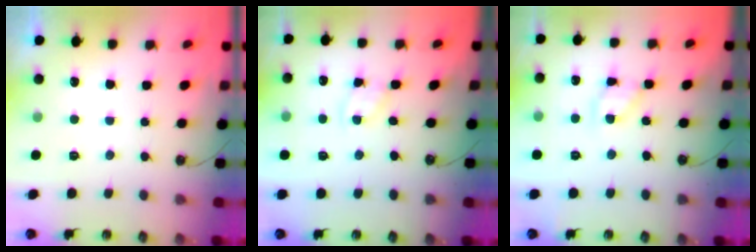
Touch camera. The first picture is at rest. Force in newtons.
{"total": 2.1, "press": 2.1, "slide": 0.3}
{"total": 10.3, "press": 10.2, "slide": 0.7}